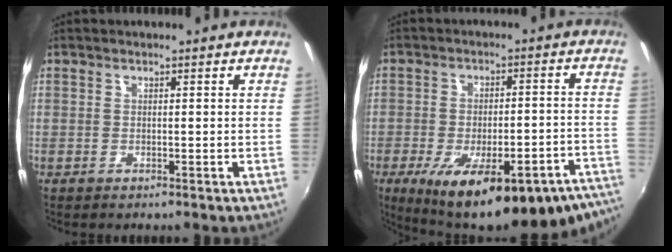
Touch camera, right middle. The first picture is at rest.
{"total": 25.8, "force": [-18.7, 7.6, 16.0], "torque": [-0.225, -0.028, -0.244]}